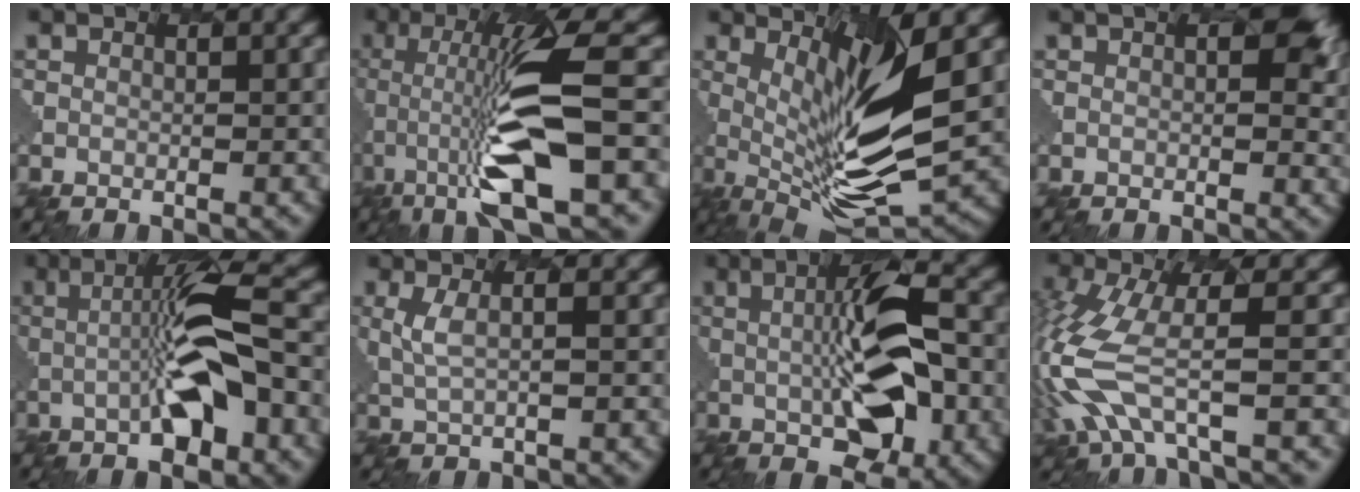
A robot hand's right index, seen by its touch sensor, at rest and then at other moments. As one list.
[{"total": 7.6, "force": [-2.2, 1.3, 7.2], "torque": [-0.161, 0.022, -0.067]}, {"total": 9.6, "force": [1.8, 1.7, 9.2], "torque": [-0.187, -0.001, 0.022]}, {"total": 1.7, "force": [1.3, 0.8, 0.7], "torque": [-0.008, 0.020, -0.006]}, {"total": 5.7, "force": [-0.8, 0.8, 5.6], "torque": [-0.121, 0.013, -0.041]}, {"total": 1.4, "force": [1.1, 0.0, 0.9], "torque": [-0.055, 0.007, -0.003]}, {"total": 6.5, "force": [0.5, 2.2, 6.1], "torque": [-0.136, 0.006, -0.016]}, {"total": 6.4, "force": [-2.1, 2.6, 5.5], "torque": [-0.184, 0.005, -0.062]}]